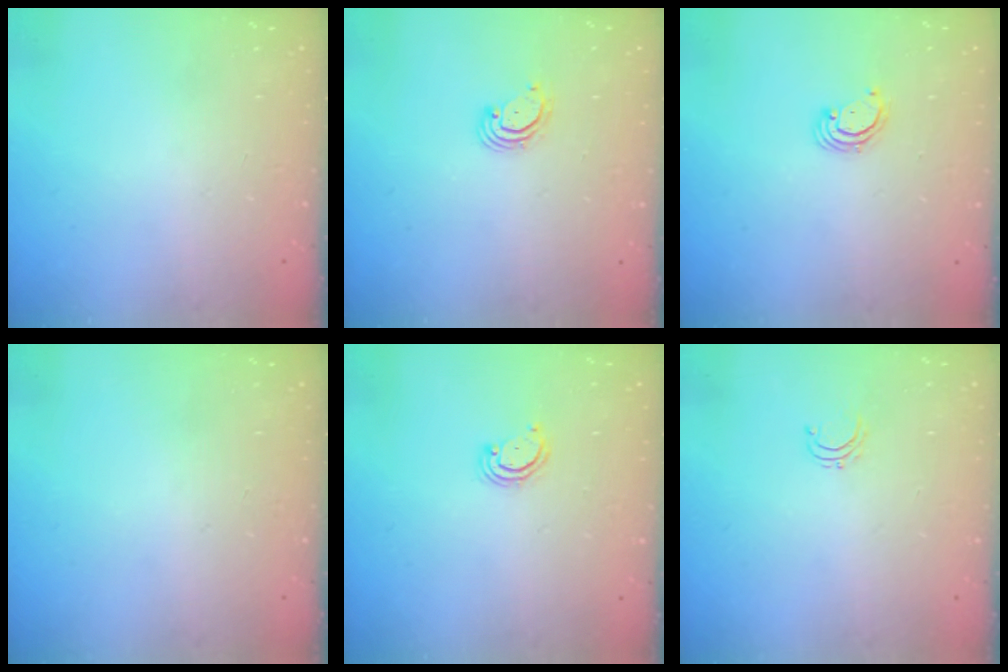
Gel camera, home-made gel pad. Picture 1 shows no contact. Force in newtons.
{"total": 3.0, "press": 3.0, "slide": 0.3}
{"total": 2.8, "press": 2.8, "slide": 0.2}
{"total": 0.0}
{"total": 3.3, "press": 3.2, "slide": 0.4}
{"total": 3.1, "press": 3.1, "slide": 0.2}